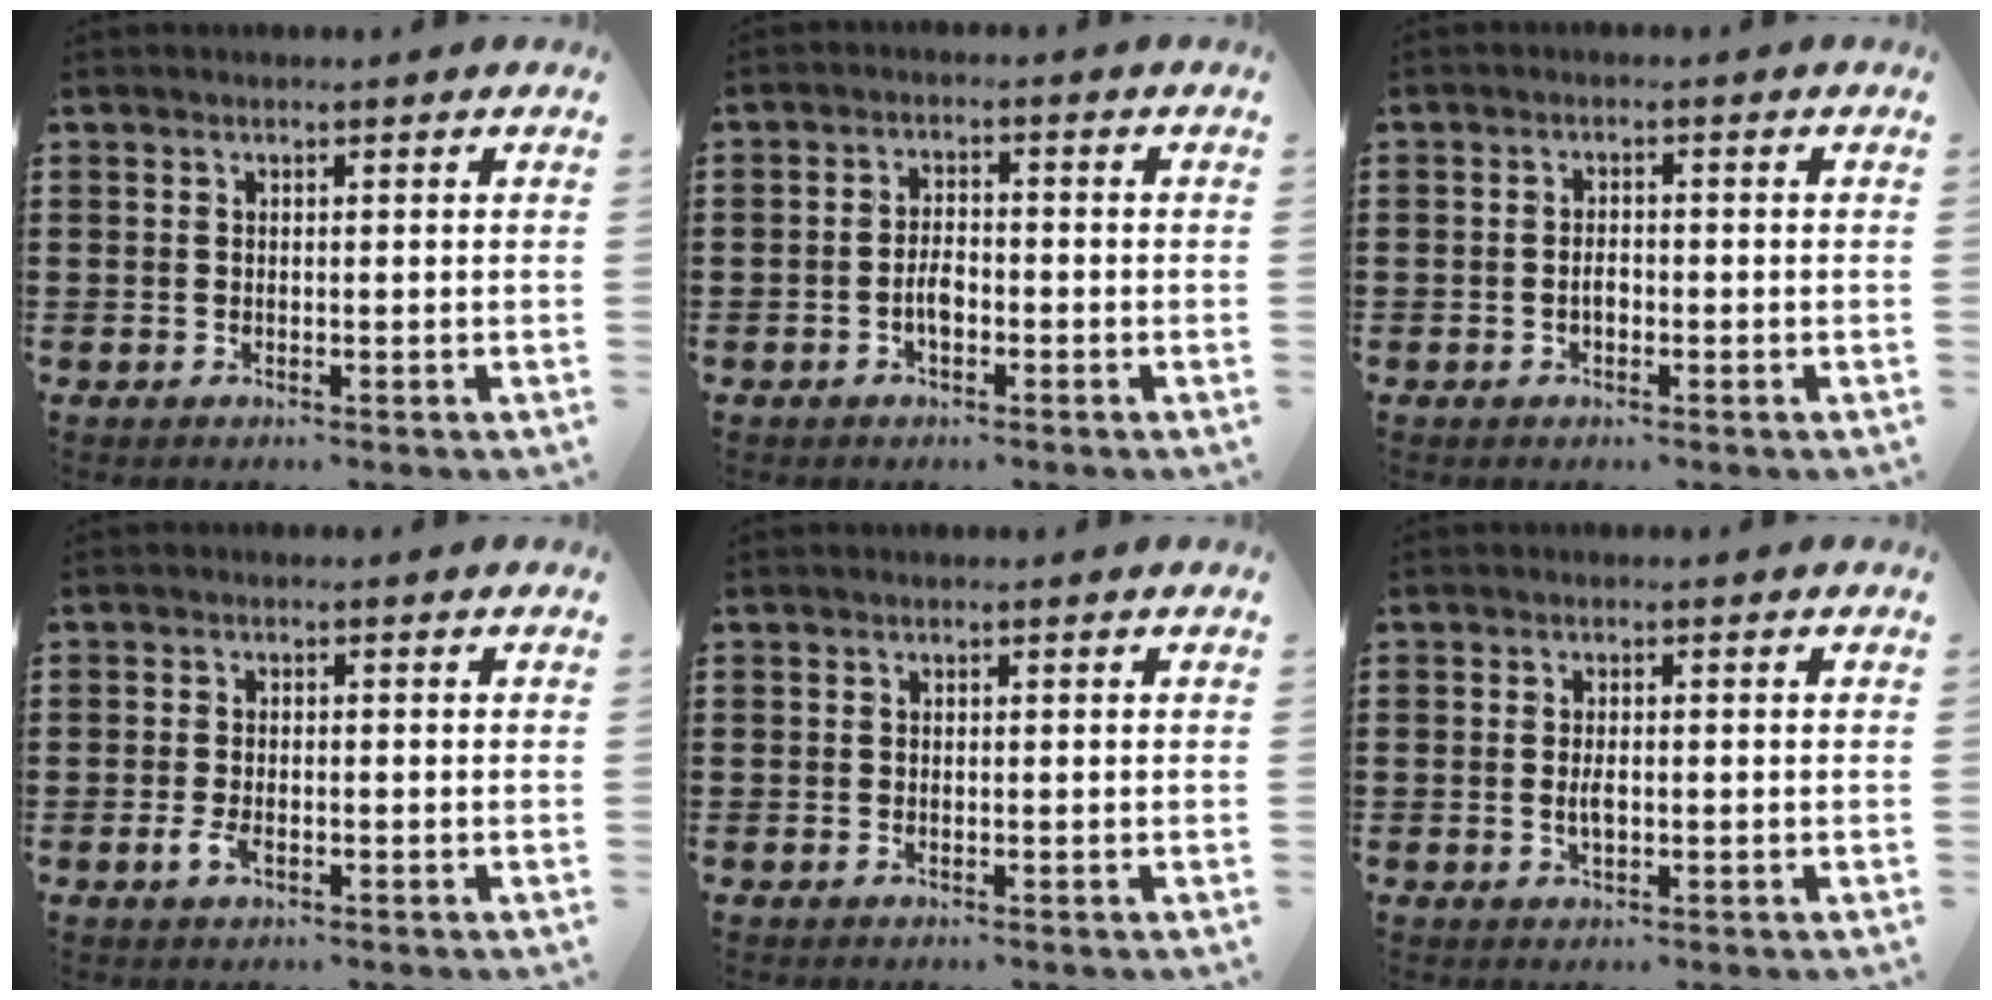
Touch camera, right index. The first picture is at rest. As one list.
[{"total": 3.0, "force": [-1.1, 1.5, 2.4], "torque": [-0.053, 0.003, -0.023]}, {"total": 1.6, "force": [-0.5, 0.8, 1.3], "torque": [-0.026, 0.002, -0.009]}, {"total": 2.3, "force": [-0.9, 1.1, 1.9], "torque": [-0.050, -0.006, -0.020]}, {"total": 0.0}, {"total": 2.4, "force": [-0.2, 1.0, 2.2], "torque": [-0.040, 0.000, -0.003]}]